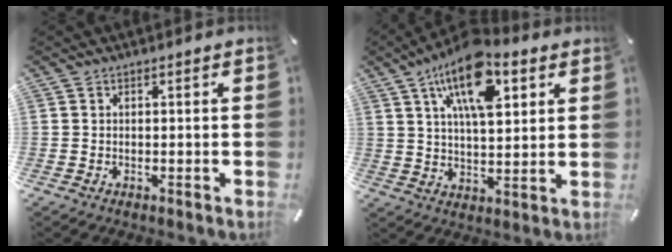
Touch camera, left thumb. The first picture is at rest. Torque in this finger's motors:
{"motor_torque": [2.29, 2.24, 1.88, -0.89, 0.59]}